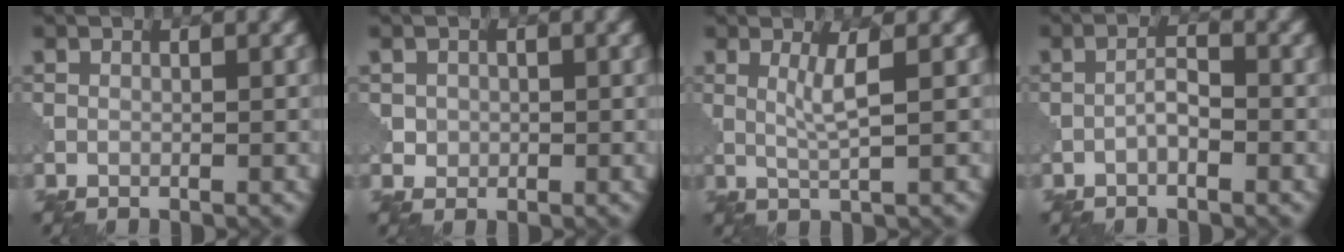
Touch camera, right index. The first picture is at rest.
{"total": 1.3, "force": [0.1, 1.3, 0.3], "torque": [0.003, -0.004, 0.004]}
{"total": 2.5, "force": [0.5, 0.3, 2.4], "torque": [-0.047, -0.003, 0.010]}
{"total": 1.7, "force": [-0.8, 0.5, 1.4], "torque": [-0.027, 0.007, -0.019]}